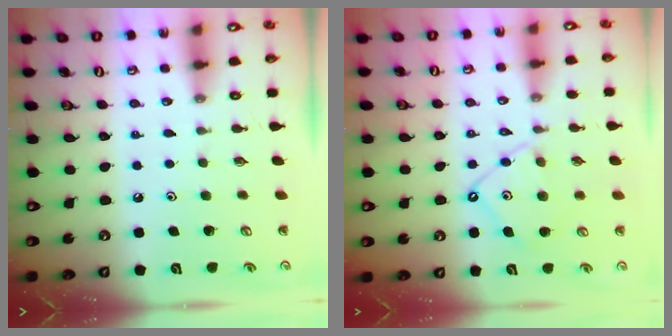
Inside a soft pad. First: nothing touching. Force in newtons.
{"total": 9.9, "press": 9.9, "slide": 0.8}